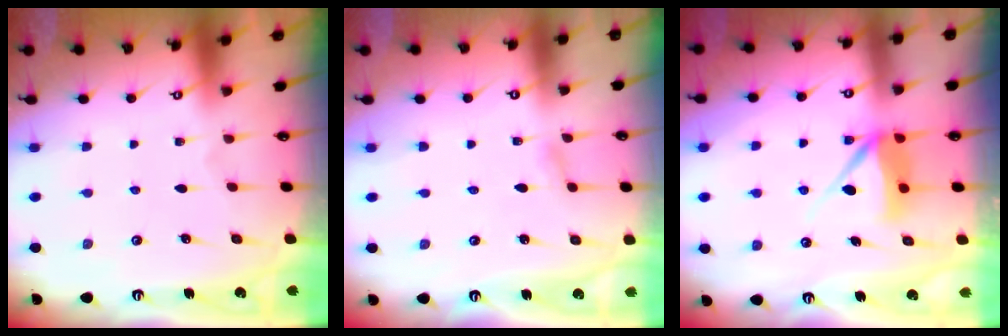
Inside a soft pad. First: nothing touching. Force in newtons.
{"total": 1.6, "press": 1.6, "slide": 0.1}
{"total": 7.4, "press": 7.4, "slide": 0.8}